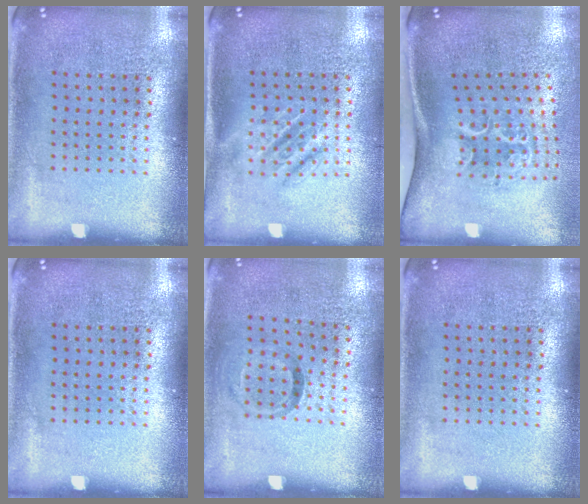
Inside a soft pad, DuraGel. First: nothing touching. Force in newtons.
{"total": 1.5, "press": 1.3, "slide": 0.8}
{"total": 2.2, "press": 1.3, "slide": 1.8}
{"total": 0.0}
{"total": 1.0, "press": 0.6, "slide": 0.8}
{"total": 0.0}